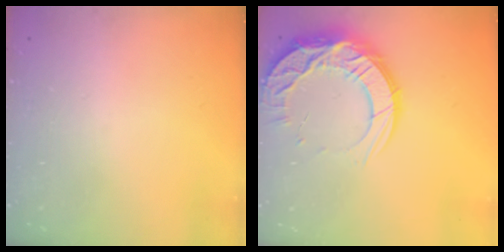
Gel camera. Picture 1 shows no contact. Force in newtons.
{"total": 16.5, "press": 16.5, "slide": 1.4}